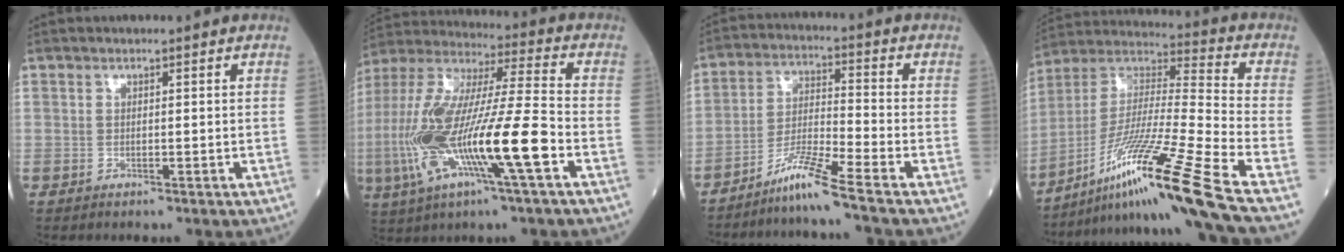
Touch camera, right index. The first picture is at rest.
{"total": 21.2, "force": [-6.0, 2.0, 20.2], "torque": [-0.429, -0.022, -0.114]}
{"total": 7.6, "force": [-6.0, -1.7, 4.3], "torque": [-0.084, -0.024, -0.118]}
{"total": 21.7, "force": [-13.8, -3.1, 16.5], "torque": [-0.313, -0.018, -0.253]}